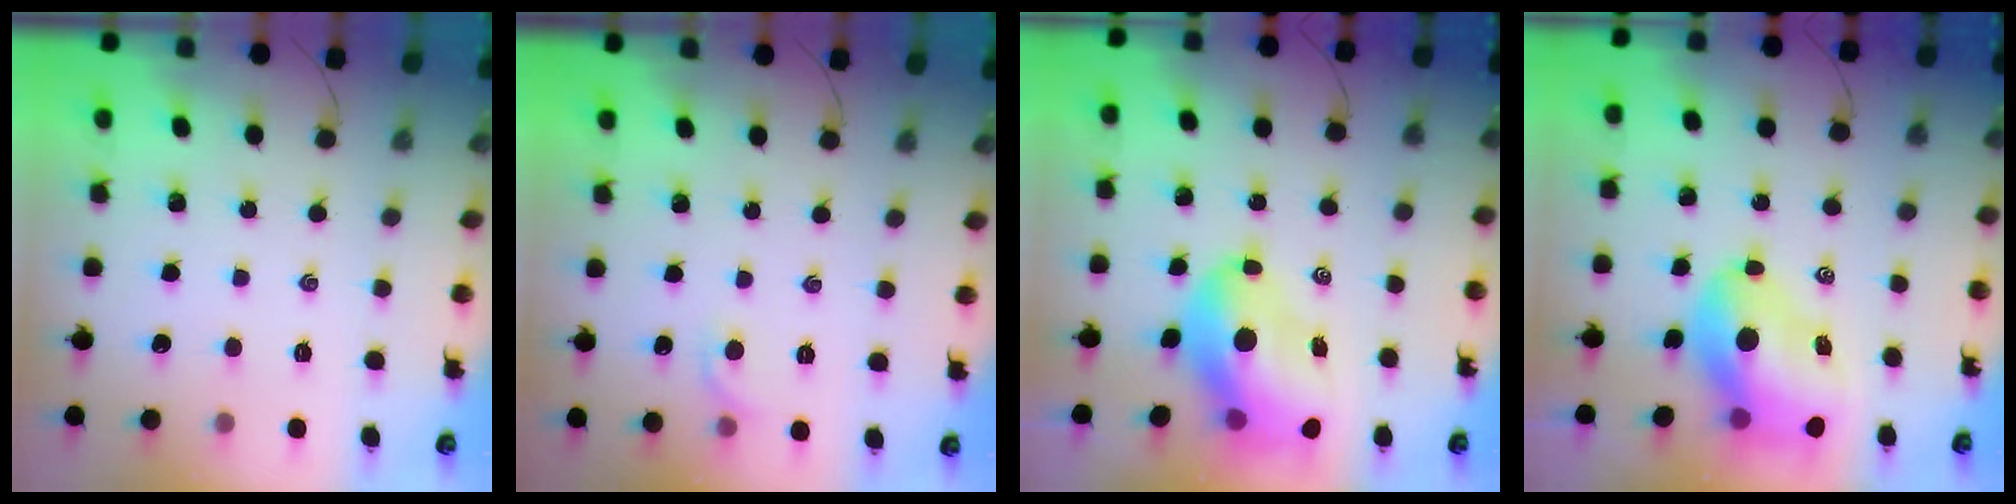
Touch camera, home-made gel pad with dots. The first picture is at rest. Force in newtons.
{"total": 4.2, "press": 4.1, "slide": 1.1}
{"total": 13.0, "press": 12.4, "slide": 3.8}
{"total": 10.8, "press": 10.3, "slide": 3.1}